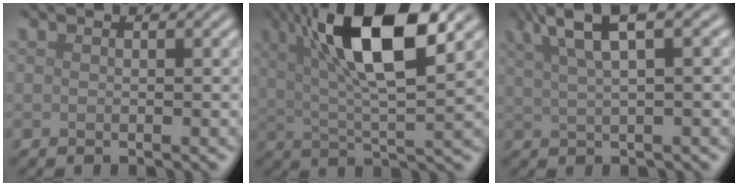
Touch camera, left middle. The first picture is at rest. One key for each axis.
{"total": 11.4, "fx": 4.6, "fy": 3.1, "fz": 10.0, "tx": -0.173, "ty": 0.013, "tz": 0.075}
{"total": 6.4, "fx": 3.7, "fy": 1.6, "fz": 4.9, "tx": -0.073, "ty": 0.023, "tz": 0.064}